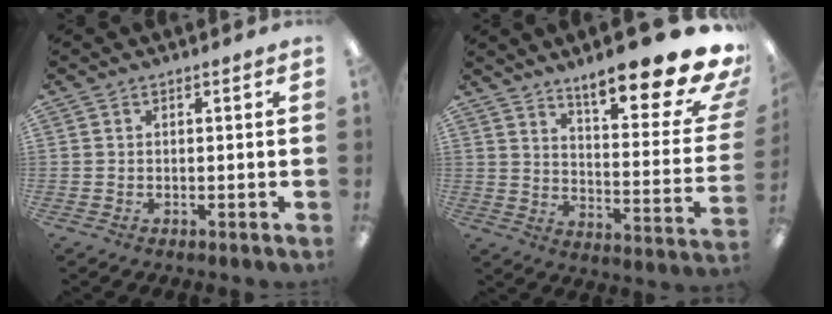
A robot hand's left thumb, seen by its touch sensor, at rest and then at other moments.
{"total": 19.4, "force": [14.2, 4.3, 12.5], "torque": [-0.175, -0.117, 0.229]}